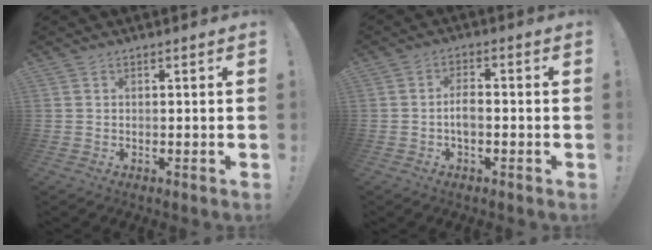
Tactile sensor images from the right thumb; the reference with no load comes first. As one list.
[{"total": 4.3, "force": [-1.1, 2.0, 3.6], "torque": [-0.063, 0.000, -0.023]}]